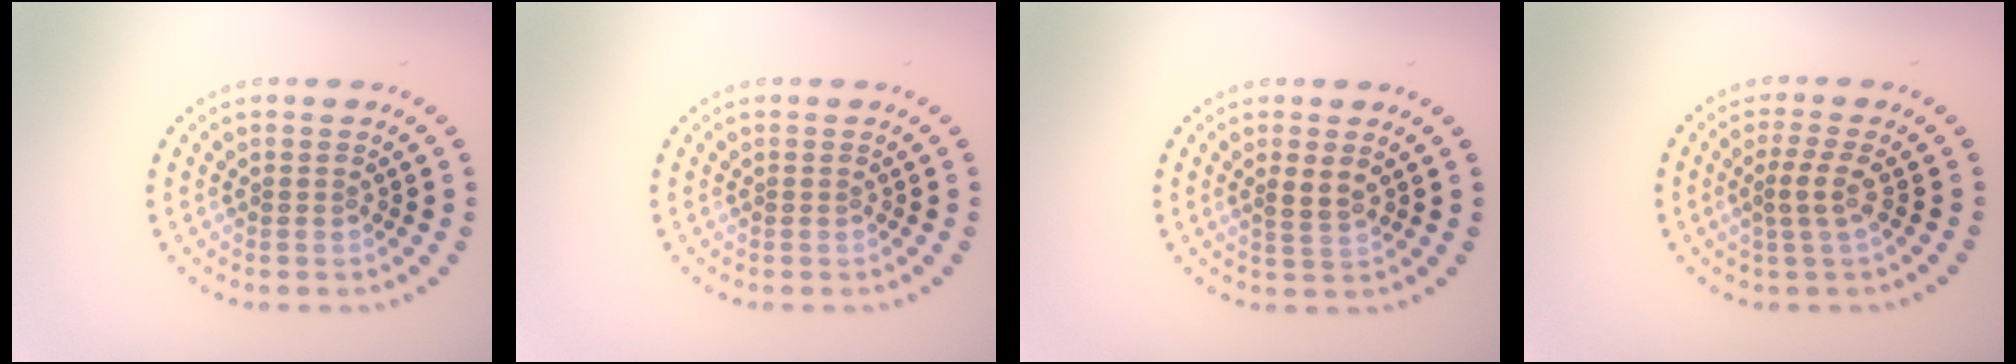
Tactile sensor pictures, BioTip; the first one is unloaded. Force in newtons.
{"total": 0.0}
{"total": 1.8, "press": 1.7, "slide": 0.8}
{"total": 1.7, "press": 1.4, "slide": 1.1}